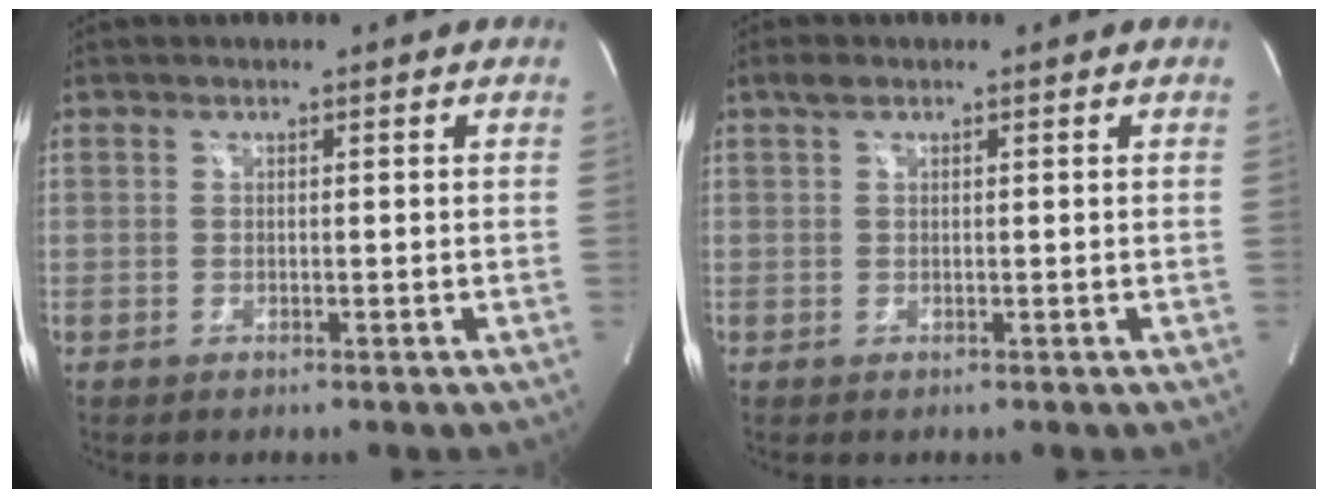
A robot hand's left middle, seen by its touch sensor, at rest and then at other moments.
{"total": 1.3, "force": [0.9, 0.6, 0.8], "torque": [-0.020, 0.013, 0.017]}